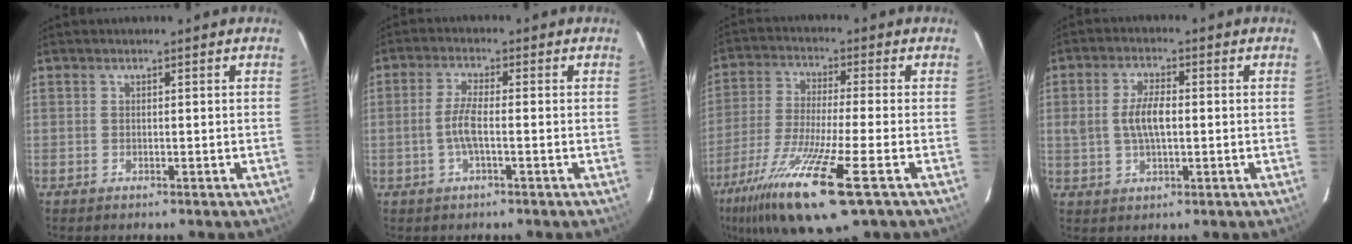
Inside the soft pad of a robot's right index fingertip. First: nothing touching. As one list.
[{"total": 4.6, "force": [-1.0, 0.7, 4.5], "torque": [-0.093, 0.002, -0.022]}, {"total": 18.6, "force": [-10.5, 1.9, 15.2], "torque": [-0.308, -0.057, -0.192]}, {"total": 6.2, "force": [0.0, 2.7, 5.6], "torque": [-0.109, 0.005, 0.004]}]